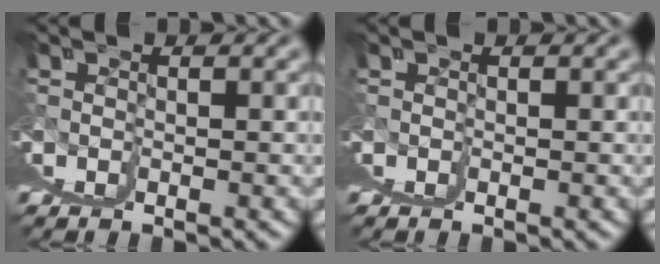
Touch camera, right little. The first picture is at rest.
{"total": 0.0}